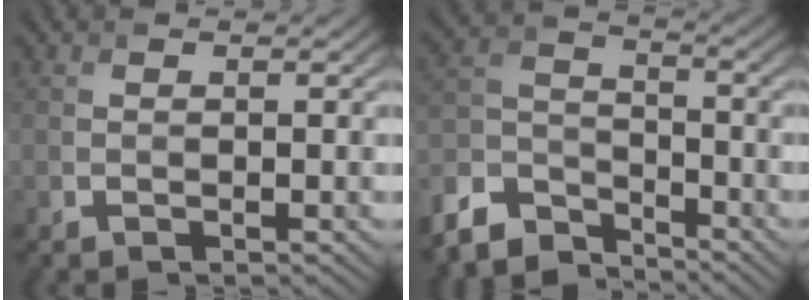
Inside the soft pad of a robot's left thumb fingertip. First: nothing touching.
{"total": 8.7, "force": [-7.3, 3.6, 3.1], "torque": [-0.076, -0.004, -0.162]}